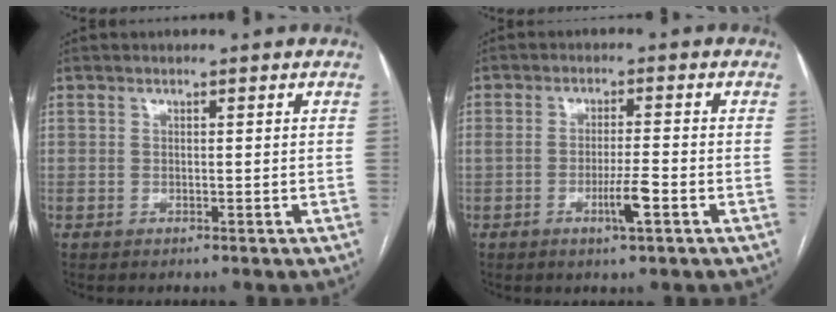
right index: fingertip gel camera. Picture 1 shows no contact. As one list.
[{"total": 4.4, "force": [-1.8, 0.0, 4.1], "torque": [-0.075, -0.007, -0.032]}]